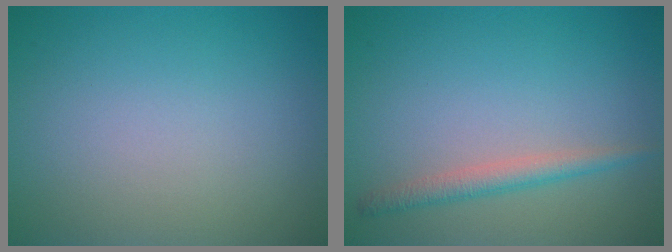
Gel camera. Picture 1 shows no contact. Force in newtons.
{"total": 2.0, "press": 2.0, "slide": 0.1}